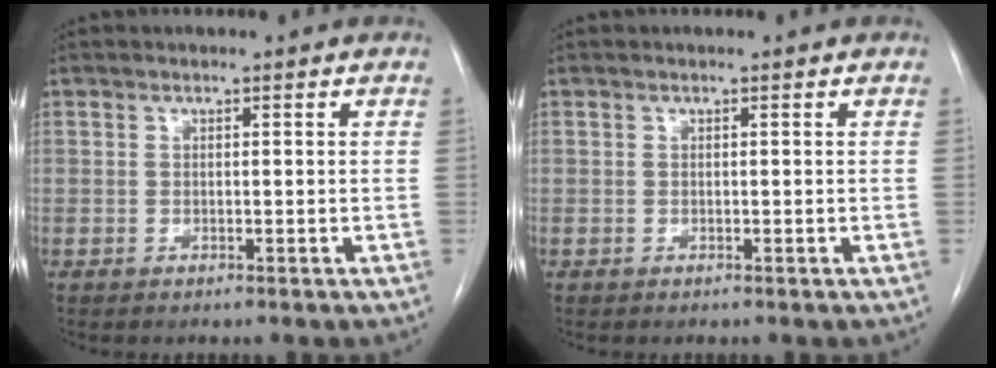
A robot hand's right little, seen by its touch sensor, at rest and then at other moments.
{"total": 0.0}